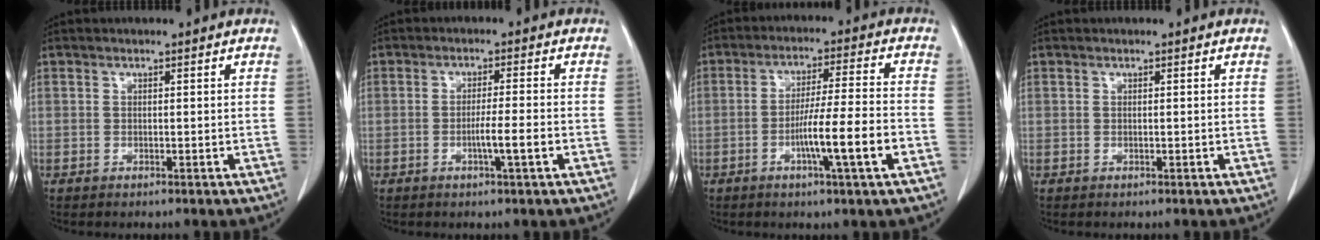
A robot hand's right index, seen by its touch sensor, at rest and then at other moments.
{"total": 3.8, "force": [-1.3, -0.5, 3.5], "torque": [-0.058, -0.003, -0.021]}
{"total": 9.6, "force": [-3.4, -0.6, 9.0], "torque": [-0.154, -0.003, -0.058]}
{"total": 0.0}